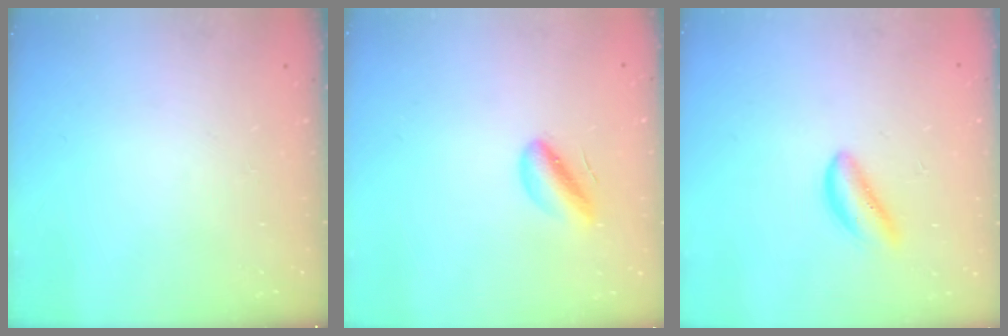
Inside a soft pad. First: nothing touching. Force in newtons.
{"total": 5.7, "press": 5.4, "slide": 1.9}
{"total": 3.5, "press": 3.3, "slide": 1.0}